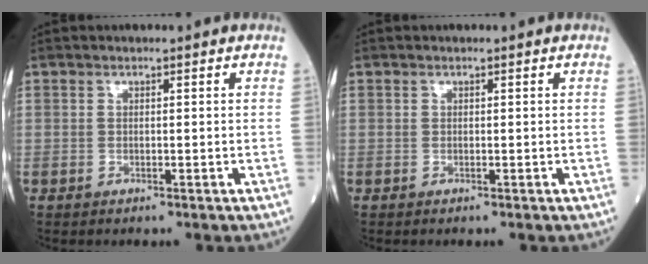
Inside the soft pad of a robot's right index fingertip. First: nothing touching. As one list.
[{"total": 0.0}]